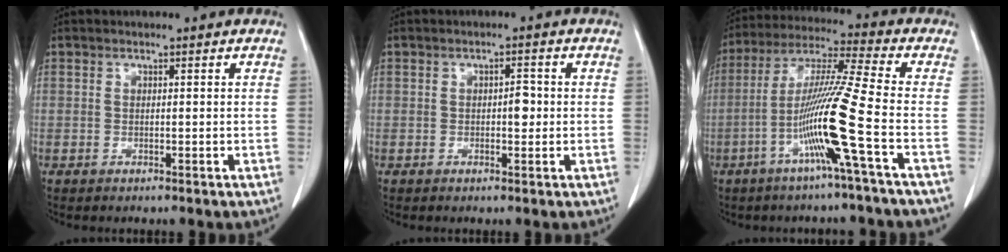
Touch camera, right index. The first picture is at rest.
{"total": 2.1, "force": [-0.1, 1.0, 1.8], "torque": [-0.025, 0.004, -0.002]}
{"total": 13.2, "force": [-4.5, -2.3, 12.2], "torque": [-0.238, -0.006, -0.093]}